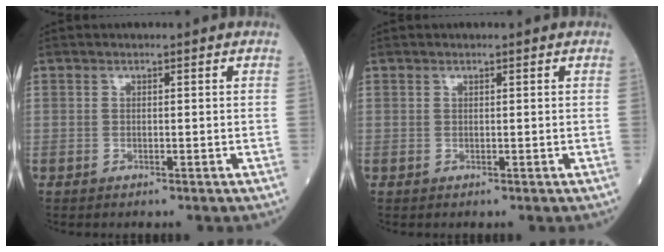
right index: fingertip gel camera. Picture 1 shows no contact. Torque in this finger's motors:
{"motor_torque": [-0.19, -0.10, -0.02, -0.01]}